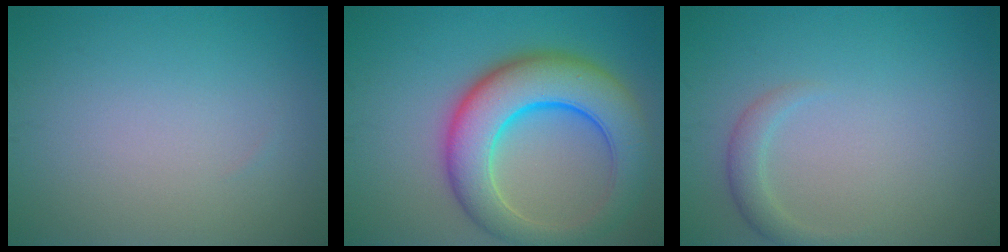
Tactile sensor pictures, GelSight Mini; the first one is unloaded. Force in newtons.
{"total": 9.7, "press": 9.7, "slide": 0.2}
{"total": 1.7, "press": 1.7, "slide": 0.1}